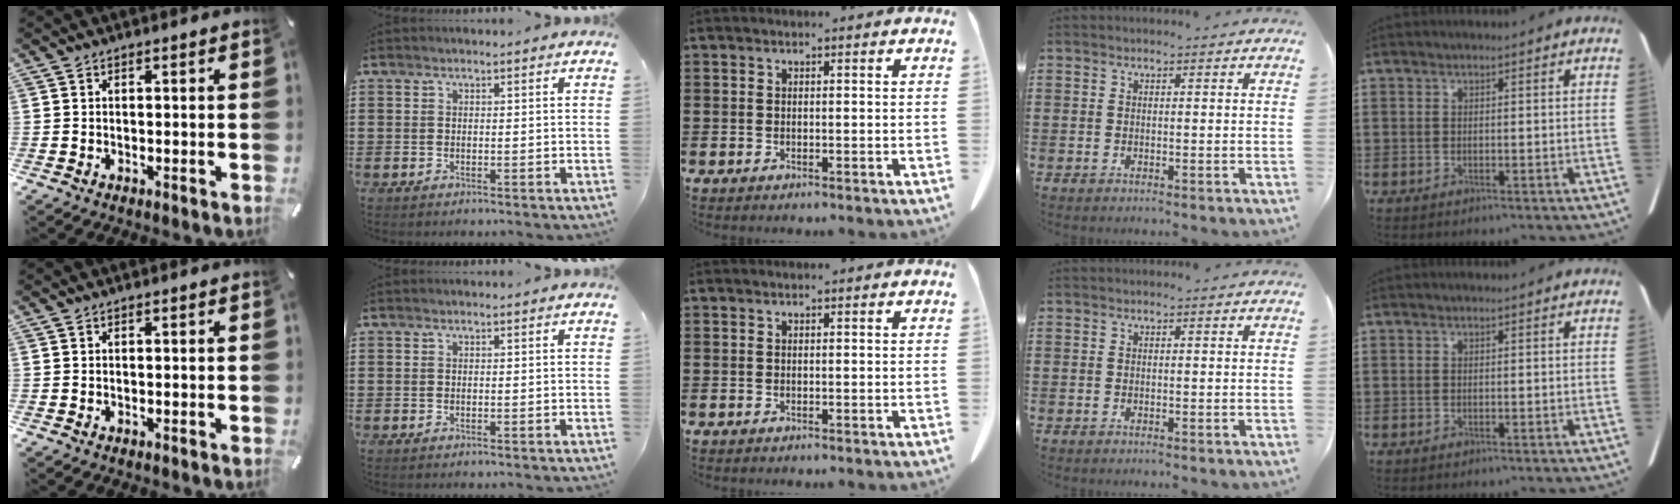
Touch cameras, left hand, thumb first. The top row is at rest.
{}